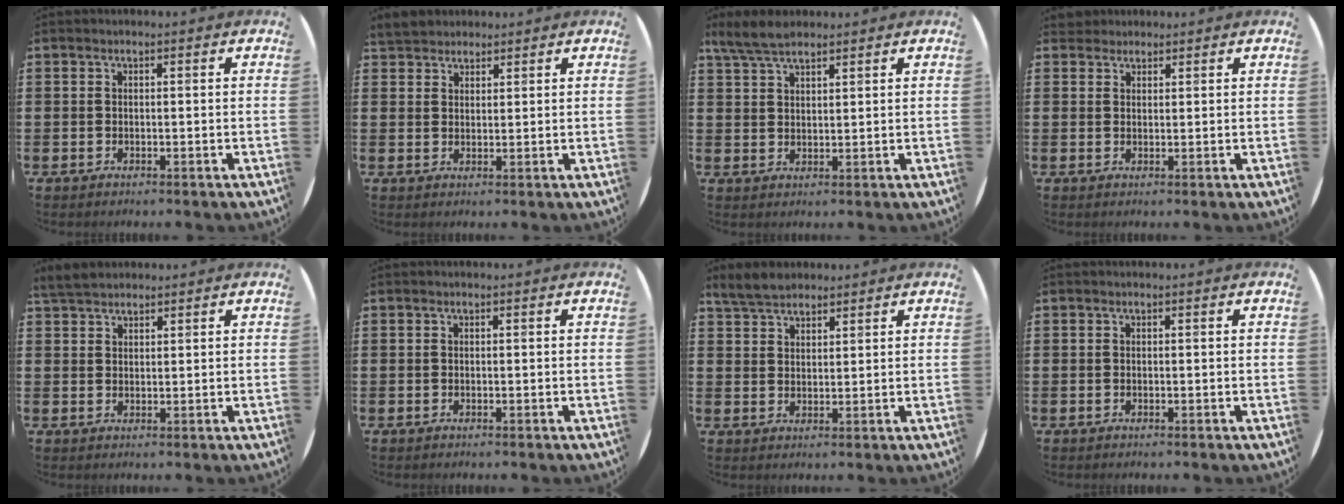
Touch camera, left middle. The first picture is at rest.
{"total": 3.3, "force": [3.1, 1.0, -0.1], "torque": [-0.007, 0.000, 0.061]}
{"total": 4.7, "force": [4.0, 1.4, 2.2], "torque": [-0.051, -0.002, 0.074]}
{"total": 1.9, "force": [1.8, 0.7, -0.1], "torque": [-0.002, 0.007, 0.036]}
{"total": 3.5, "force": [3.2, 1.1, 1.0], "torque": [-0.018, -0.002, 0.060]}
{"total": 0.0}
{"total": 4.2, "force": [3.8, 1.4, 1.0], "torque": [-0.028, -0.002, 0.074]}
{"total": 0.0}